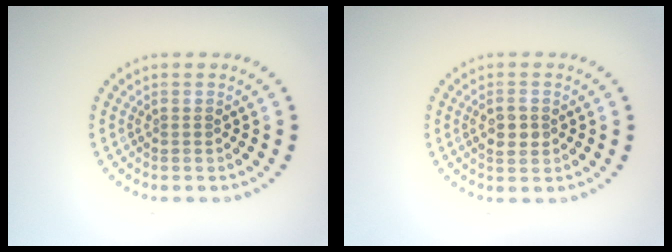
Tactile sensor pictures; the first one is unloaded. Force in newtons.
{"total": 2.1, "press": 2.1, "slide": 0.2}